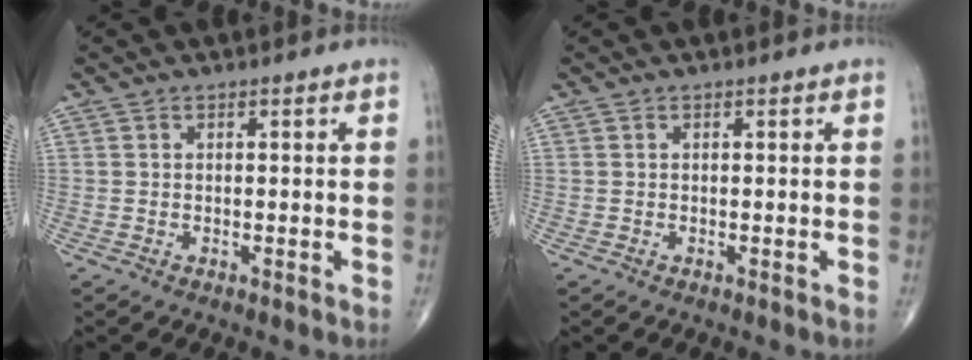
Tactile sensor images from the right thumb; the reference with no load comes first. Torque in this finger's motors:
{"motor_torque": [-0.04, 0.18, 0.03, 0.16, -0.01]}